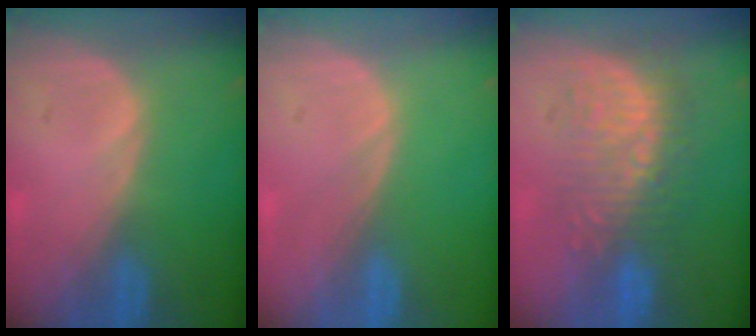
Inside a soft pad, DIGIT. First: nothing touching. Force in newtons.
{"total": 0.0}
{"total": 8.9, "press": 8.6, "slide": 2.3}